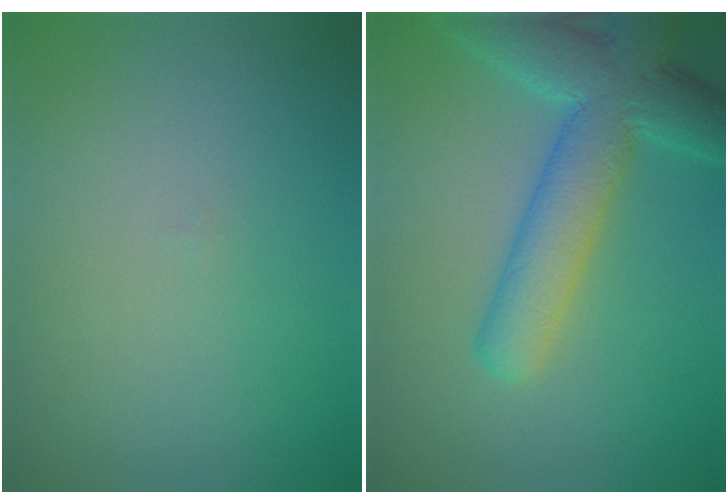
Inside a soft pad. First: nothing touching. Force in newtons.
{"total": 7.7, "press": 7.7, "slide": 0.4}